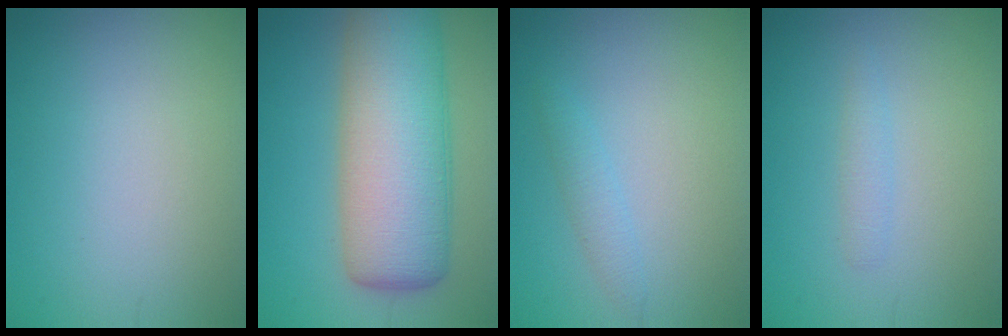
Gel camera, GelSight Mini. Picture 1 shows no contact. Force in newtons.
{"total": 12.0, "press": 12.0, "slide": 0.3}
{"total": 1.3, "press": 1.3, "slide": 0.1}
{"total": 1.1, "press": 1.1, "slide": 0.1}